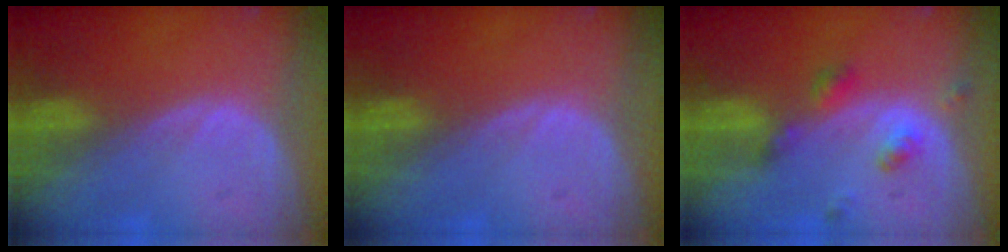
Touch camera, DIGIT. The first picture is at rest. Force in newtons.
{"total": 0.0}
{"total": 4.9, "press": 4.4, "slide": 2.3}